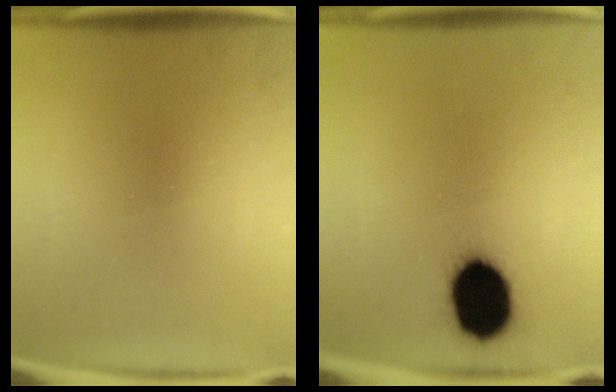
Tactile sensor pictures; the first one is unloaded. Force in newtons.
{"total": 14.4}